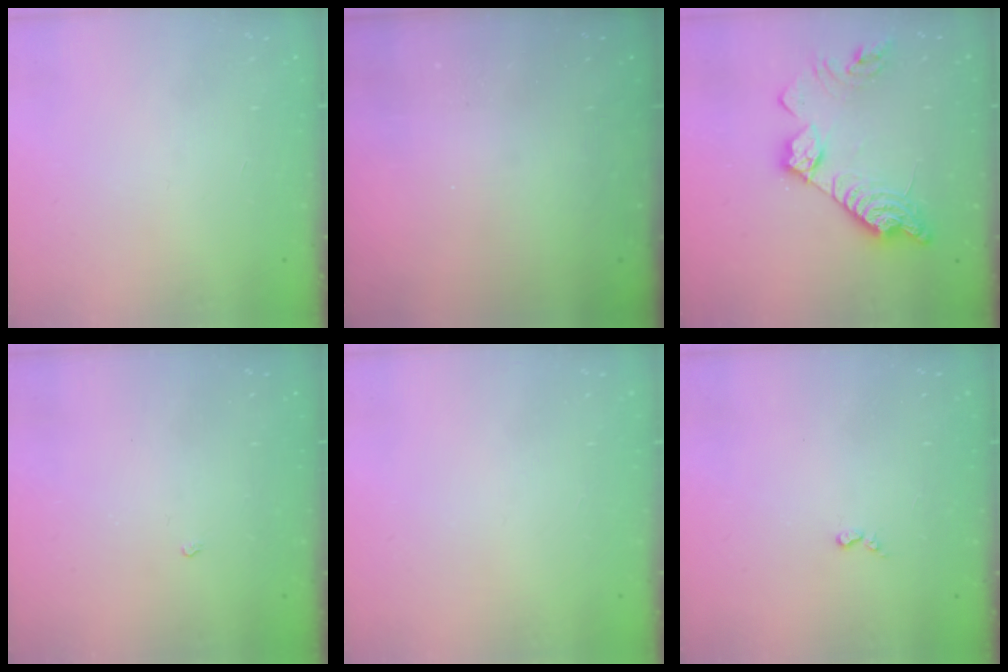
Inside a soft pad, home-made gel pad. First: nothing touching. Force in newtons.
{"total": 0.0}
{"total": 17.4, "press": 17.3, "slide": 1.2}
{"total": 1.7, "press": 1.7, "slide": 0.3}
{"total": 0.0}
{"total": 2.4, "press": 2.4, "slide": 0.4}